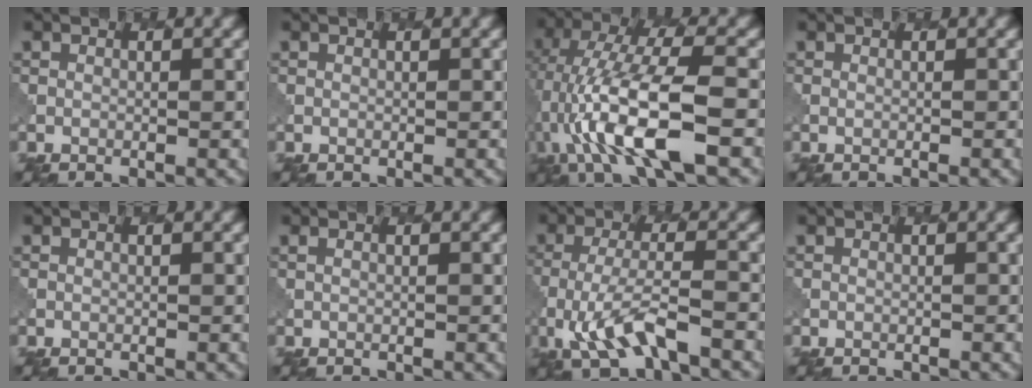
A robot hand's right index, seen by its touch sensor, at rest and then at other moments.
{"total": 0.0}
{"total": 10.3, "force": [-2.6, 3.1, 9.4], "torque": [-0.182, 0.011, -0.049]}
{"total": 0.6, "force": [0.1, 0.3, 0.5], "torque": [0.001, -0.008, -0.004]}
{"total": 0.0}
{"total": 0.7, "force": [0.5, 0.3, 0.5], "torque": [-0.007, -0.006, 0.006]}
{"total": 5.3, "force": [-2.4, 1.8, 4.4], "torque": [-0.093, -0.006, -0.047]}
{"total": 0.0}